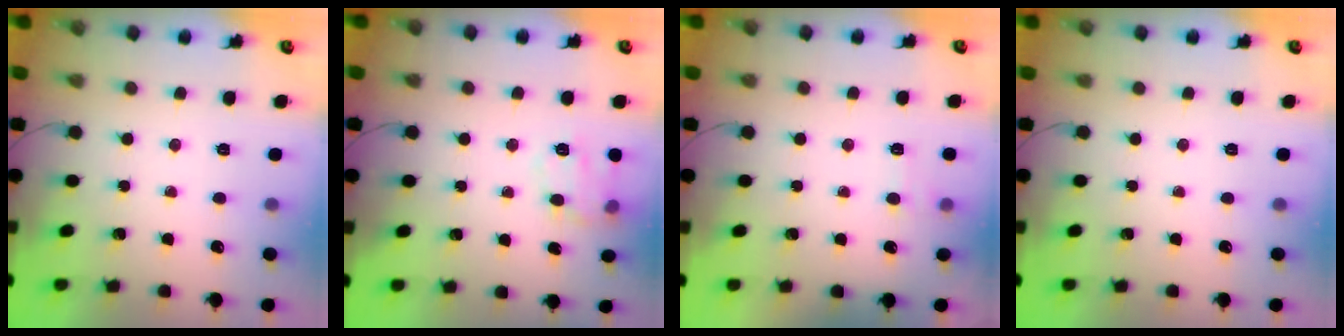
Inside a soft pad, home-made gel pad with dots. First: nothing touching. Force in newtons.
{"total": 9.9, "press": 9.8, "slide": 0.6}
{"total": 6.3, "press": 6.0, "slide": 1.7}
{"total": 0.0}